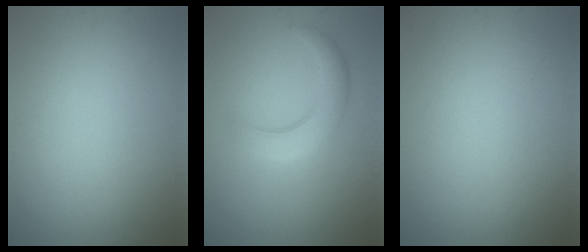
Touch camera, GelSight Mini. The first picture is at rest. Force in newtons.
{"total": 3.3, "press": 3.3, "slide": 0.3}
{"total": 0.0}